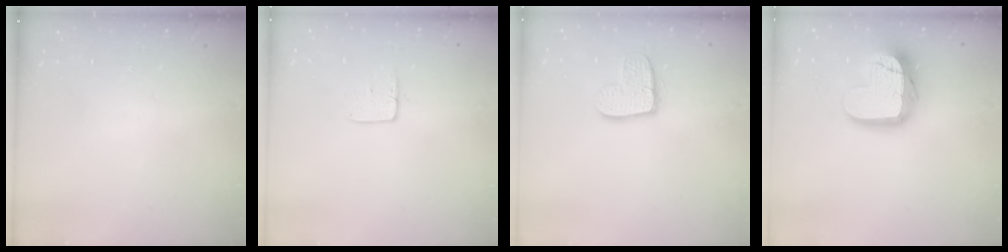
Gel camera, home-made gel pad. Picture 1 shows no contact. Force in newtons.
{"total": 5.4, "press": 5.4, "slide": 0.4}
{"total": 11.6, "press": 11.6, "slide": 1.0}
{"total": 16.1, "press": 16.1, "slide": 0.9}